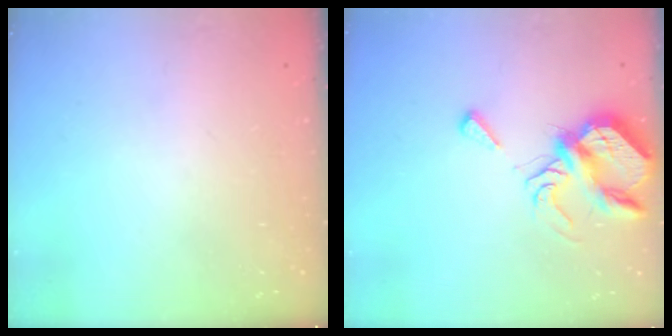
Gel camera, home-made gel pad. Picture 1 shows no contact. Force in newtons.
{"total": 8.0, "press": 8.0, "slide": 0.9}